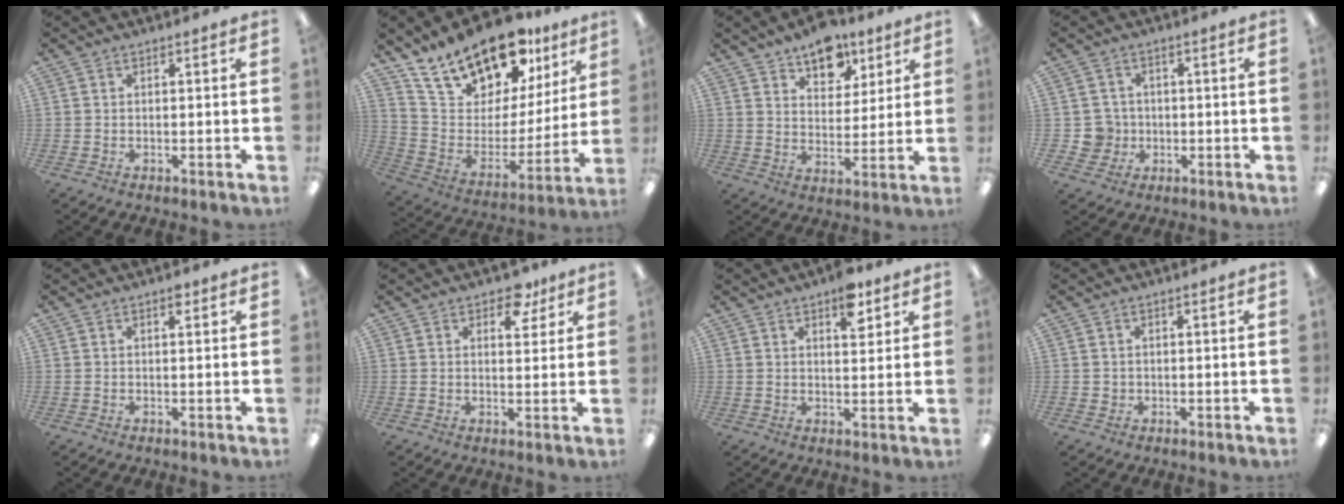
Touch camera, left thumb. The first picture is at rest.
{"total": 19.4, "force": [16.0, 7.8, 7.6], "torque": [-0.147, -0.114, 0.287]}
{"total": 11.0, "force": [8.2, 6.3, 3.8], "torque": [-0.042, -0.049, 0.147]}
{"total": 5.4, "force": [-0.4, 5.3, 0.8], "torque": [-0.024, 0.012, -0.006]}
{"total": 1.4, "force": [0.9, 0.6, 0.8], "torque": [-0.002, -0.005, 0.012]}
{"total": 6.8, "force": [4.7, 3.7, 3.3], "torque": [-0.028, -0.018, 0.079]}
{"total": 7.3, "force": [4.5, 3.4, 4.6], "torque": [-0.043, -0.024, 0.071]}
{"total": 1.1, "force": [0.1, 1.1, 0.1], "torque": [-0.003, 0.006, -0.002]}